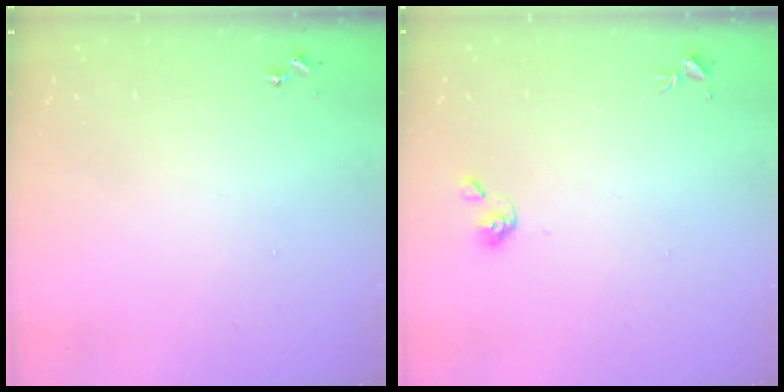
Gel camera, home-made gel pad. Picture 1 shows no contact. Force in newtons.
{"total": 4.8, "press": 4.8, "slide": 0.8}